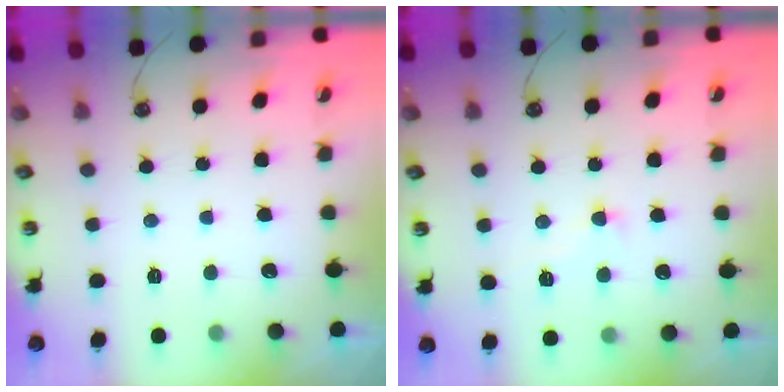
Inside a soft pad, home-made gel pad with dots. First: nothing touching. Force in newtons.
{"total": 0.8, "press": 0.8, "slide": 0.3}